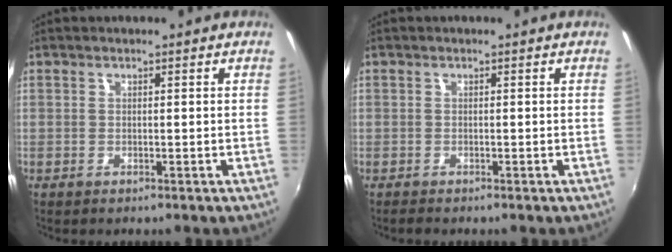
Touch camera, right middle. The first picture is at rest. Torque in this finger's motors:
{"motor_torque": [0.05, -0.32, -0.11, -0.03]}